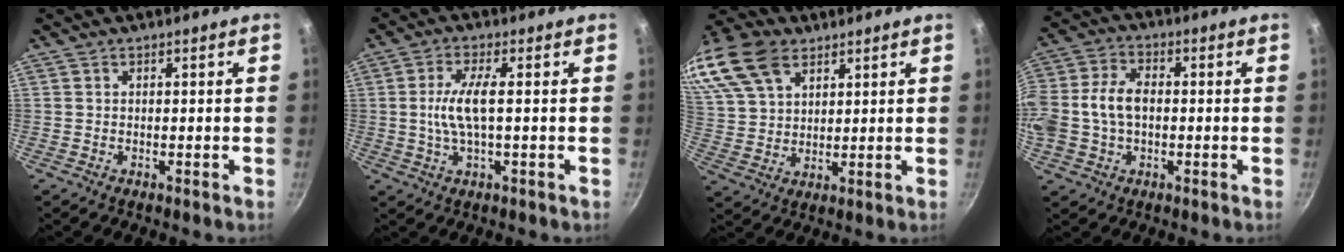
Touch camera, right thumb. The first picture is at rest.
{"total": 6.7, "force": [0.2, 1.7, 6.5], "torque": [-0.140, 0.006, 0.003]}
{"total": 20.4, "force": [11.3, 12.8, 11.2], "torque": [-0.254, 0.020, 0.221]}
{"total": 11.2, "force": [-0.6, 7.7, 8.2], "torque": [-0.162, 0.029, -0.021]}